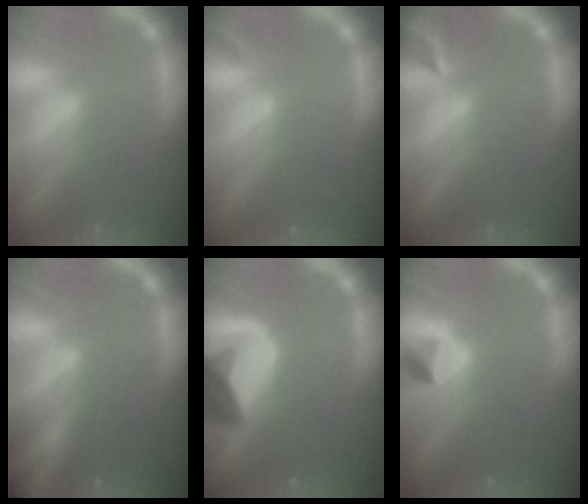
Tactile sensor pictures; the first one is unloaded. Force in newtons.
{"total": 0.9}
{"total": 2.4}
{"total": 9.4}
{"total": 8.0}
{"total": 1.4}